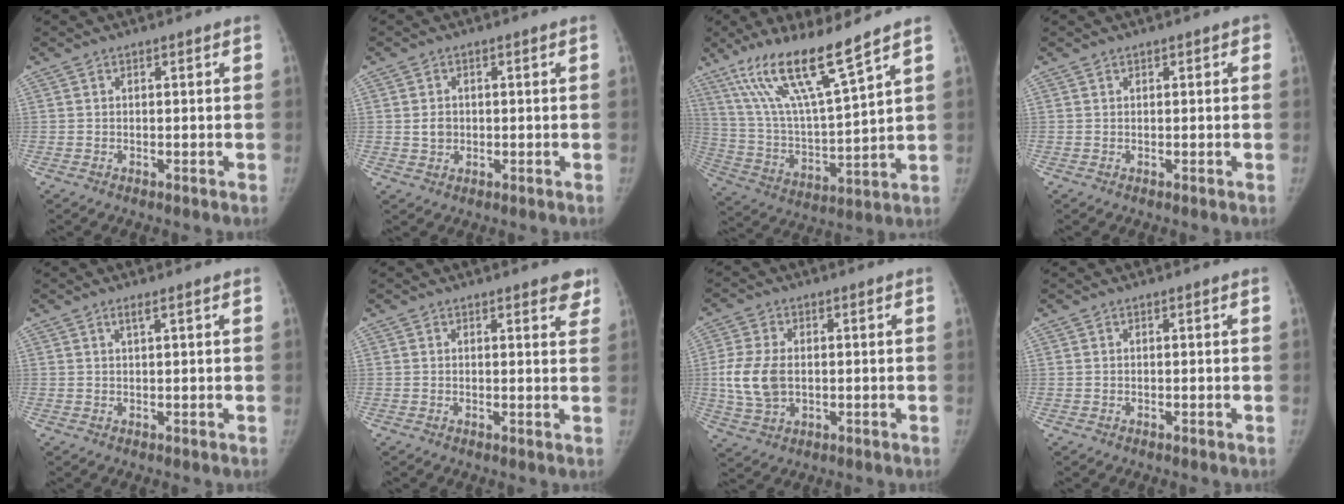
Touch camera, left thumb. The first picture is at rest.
{"total": 2.5, "force": [0.0, 2.2, 1.2], "torque": [-0.009, 0.002, 0.003]}
{"total": 17.0, "force": [11.7, 1.7, 12.2], "torque": [-0.219, -0.060, 0.230]}
{"total": 0.8, "force": [0.4, 0.5, 0.5], "torque": [0.006, 0.002, 0.003]}
{"total": 1.4, "force": [0.9, 0.1, 1.1], "torque": [-0.021, 0.002, 0.016]}
{"total": 4.2, "force": [3.0, 1.5, 2.5], "torque": [-0.003, -0.012, 0.029]}
{"total": 8.6, "force": [-0.1, 5.7, 6.4], "torque": [-0.135, 0.000, 0.003]}
{"total": 0.0}